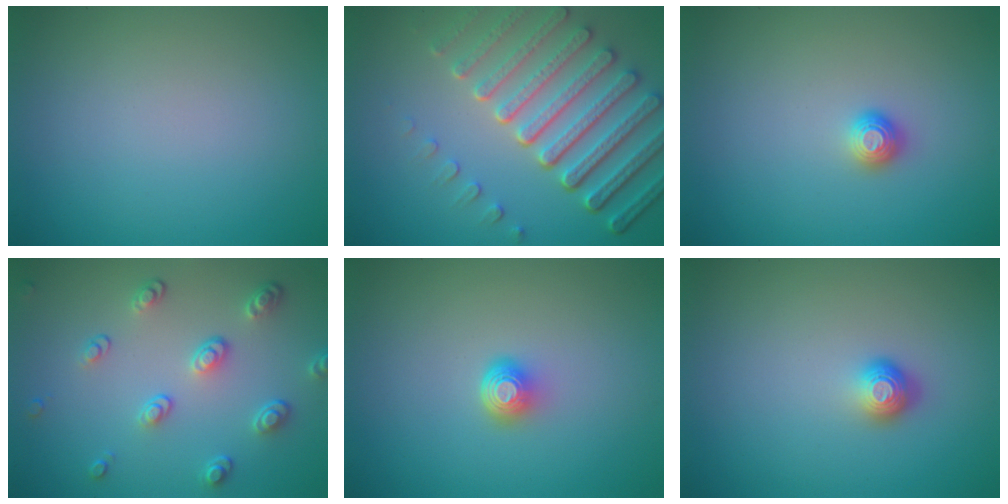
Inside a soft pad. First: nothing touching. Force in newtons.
{"total": 7.9, "press": 5.8, "slide": 5.4}
{"total": 1.1, "press": 1.0, "slide": 0.2}
{"total": 3.7, "press": 2.9, "slide": 2.2}
{"total": 2.0, "press": 1.3, "slide": 1.5}
{"total": 1.7, "press": 1.3, "slide": 1.2}